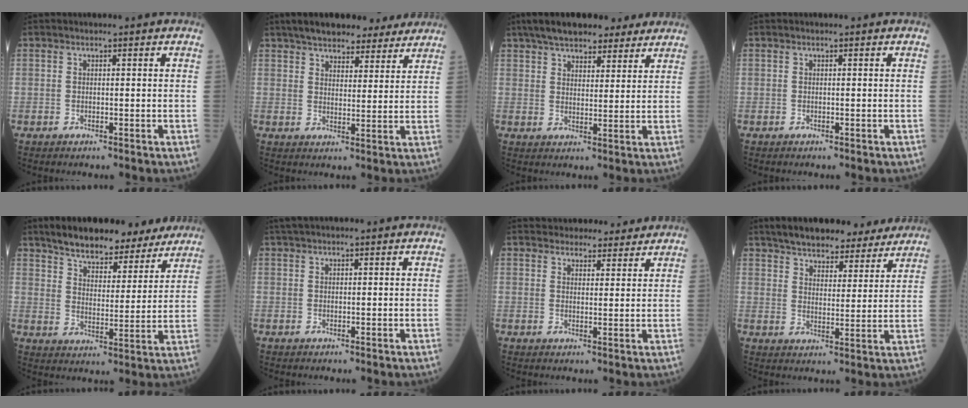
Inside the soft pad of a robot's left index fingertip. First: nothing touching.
{"total": 14.3, "force": [12.1, 4.8, 5.8], "torque": [-0.074, 0.030, 0.166]}
{"total": 13.6, "force": [10.9, 5.0, 6.3], "torque": [-0.091, 0.038, 0.159]}
{"total": 0.0}
{"total": 15.6, "force": [13.5, 4.7, 6.4], "torque": [-0.082, 0.012, 0.197]}
{"total": 1.9, "force": [1.6, 0.1, 1.0], "torque": [-0.017, 0.025, 0.029]}
{"total": 8.3, "force": [7.8, 2.7, 1.1], "torque": [0.006, 0.017, 0.094]}
{"total": 18.2, "force": [16.1, 5.2, 6.8], "torque": [-0.098, 0.014, 0.222]}